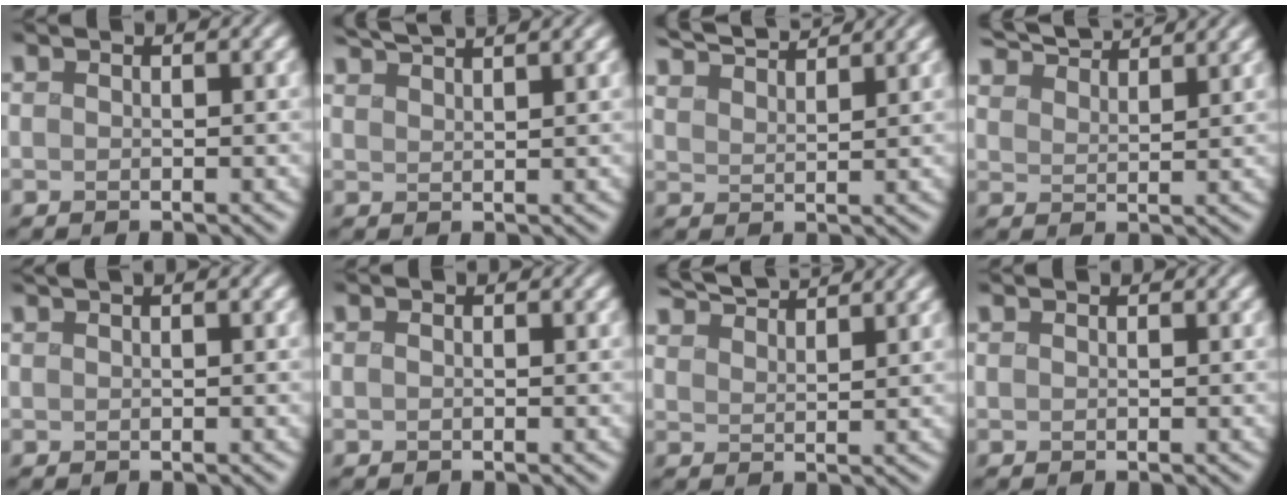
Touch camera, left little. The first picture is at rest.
{"total": 4.3, "force": [3.9, 0.6, 1.9], "torque": [-0.017, 0.020, 0.047]}
{"total": 5.7, "force": [5.3, 0.9, 2.0], "torque": [-0.036, 0.020, 0.077]}
{"total": 6.7, "force": [6.3, 1.1, 2.1], "torque": [-0.042, 0.017, 0.088]}
{"total": 3.4, "force": [2.2, 1.4, 2.2], "torque": [-0.007, 0.022, 0.009]}
{"total": 0.0}
{"total": 5.7, "force": [5.3, 0.8, 1.9], "torque": [-0.034, 0.019, 0.079]}
{"total": 0.0}